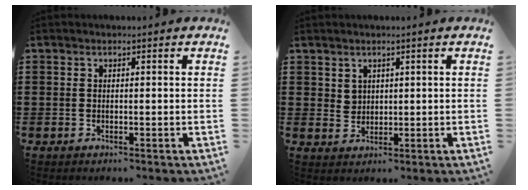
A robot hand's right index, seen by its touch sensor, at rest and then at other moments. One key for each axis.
{"total": 2.2, "fx": 1.5, "fy": 1.6, "fz": 0.4, "tx": -0.013, "ty": 0.007, "tz": 0.028}